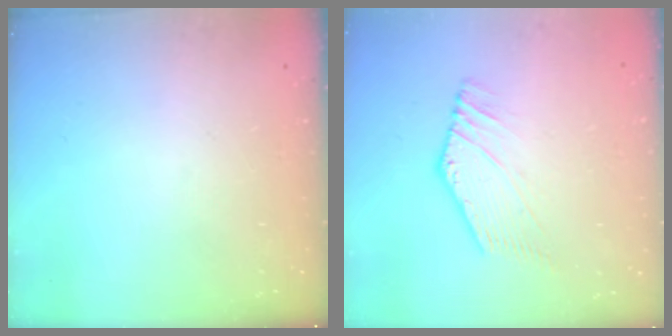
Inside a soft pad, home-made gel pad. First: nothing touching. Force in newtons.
{"total": 1.0, "press": 0.8, "slide": 0.5}